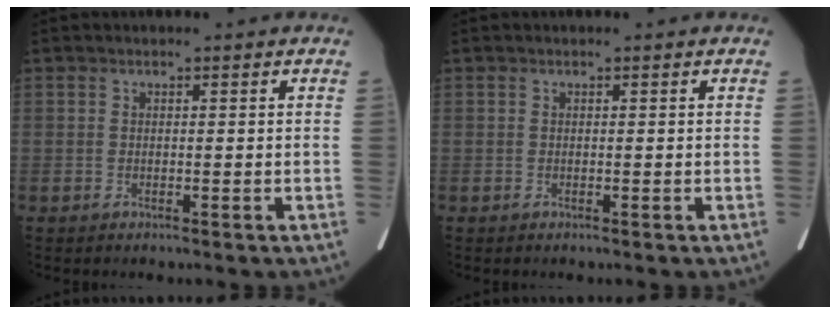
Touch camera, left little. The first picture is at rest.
{"total": 0.0}